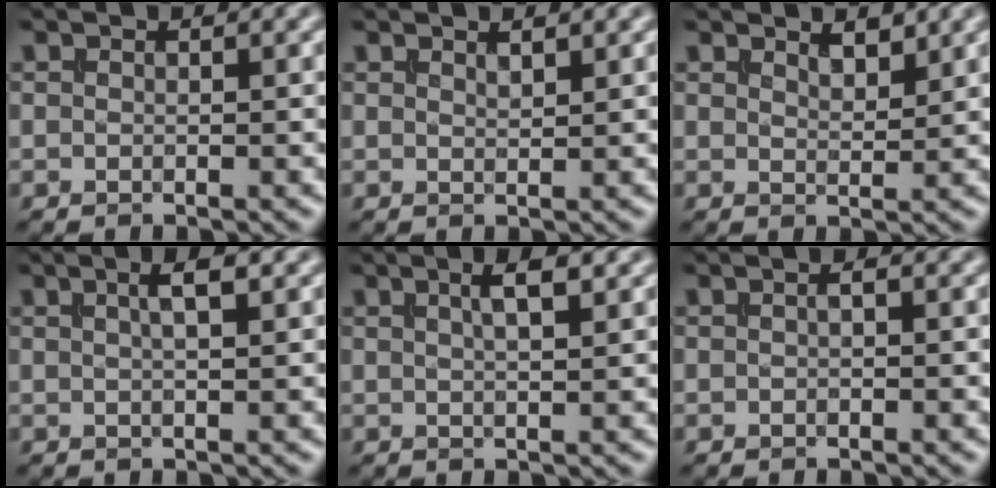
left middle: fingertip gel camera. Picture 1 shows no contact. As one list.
[{"total": 1.0, "force": [0.9, 0.2, 0.5], "torque": [-0.010, 0.002, 0.015]}, {"total": 1.9, "force": [1.5, 0.5, 0.9], "torque": [-0.017, -0.003, 0.029]}, {"total": 2.5, "force": [0.9, 0.6, 2.2], "torque": [-0.030, 0.011, 0.011]}, {"total": 2.9, "force": [1.3, 0.8, 2.5], "torque": [-0.034, 0.009, 0.019]}, {"total": 0.6, "force": [0.0, 0.1, 0.6], "torque": [-0.015, 0.002, 0.000]}]